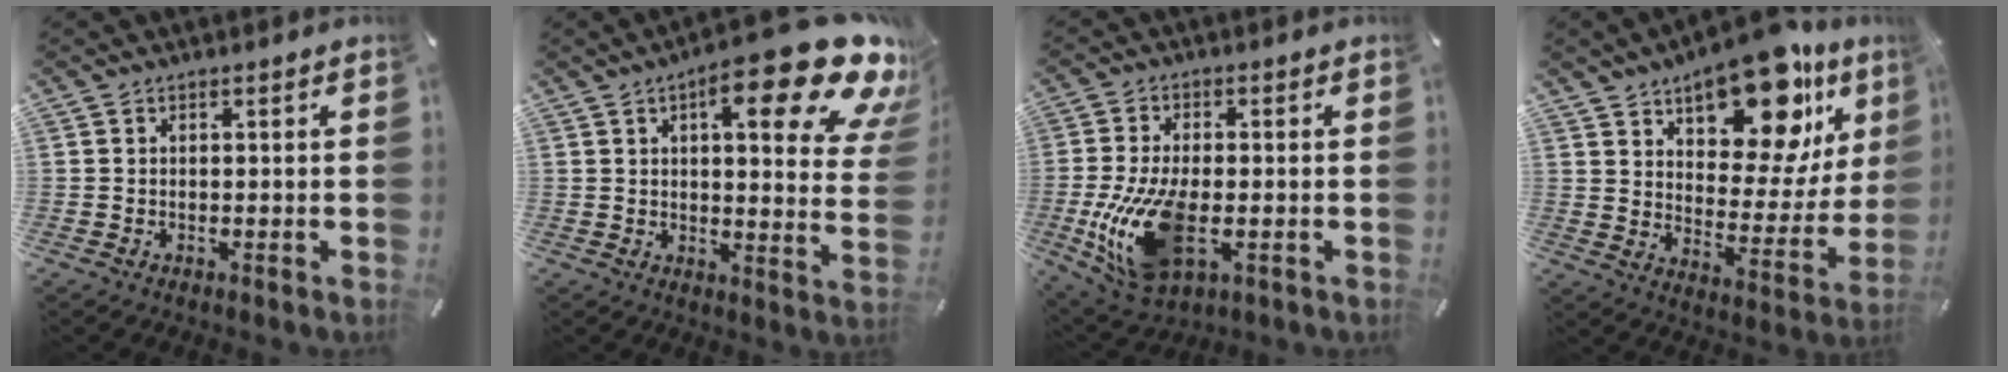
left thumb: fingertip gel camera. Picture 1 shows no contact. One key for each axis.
{"total": 22.3, "fx": 12.6, "fy": 6.9, "fz": 17.0, "tx": -0.239, "ty": -0.082, "tz": 0.197}
{"total": 16.5, "fx": -3.1, "fy": 9.1, "fz": 13.4, "tx": -0.283, "ty": -0.017, "tz": -0.046}
{"total": 20.7, "fx": 14.4, "fy": 9.7, "fz": 11.3, "tx": -0.147, "ty": -0.108, "tz": 0.240}